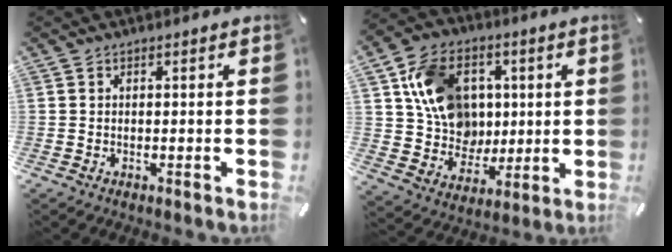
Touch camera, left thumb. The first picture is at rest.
{"total": 15.2, "force": [3.5, 13.2, 6.6], "torque": [-0.110, 0.007, 0.080]}